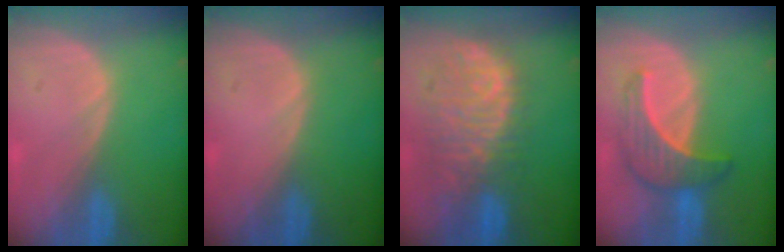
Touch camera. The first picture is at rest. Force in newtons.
{"total": 0.0}
{"total": 11.1, "press": 9.6, "slide": 5.6}
{"total": 6.6, "press": 6.5, "slide": 0.9}